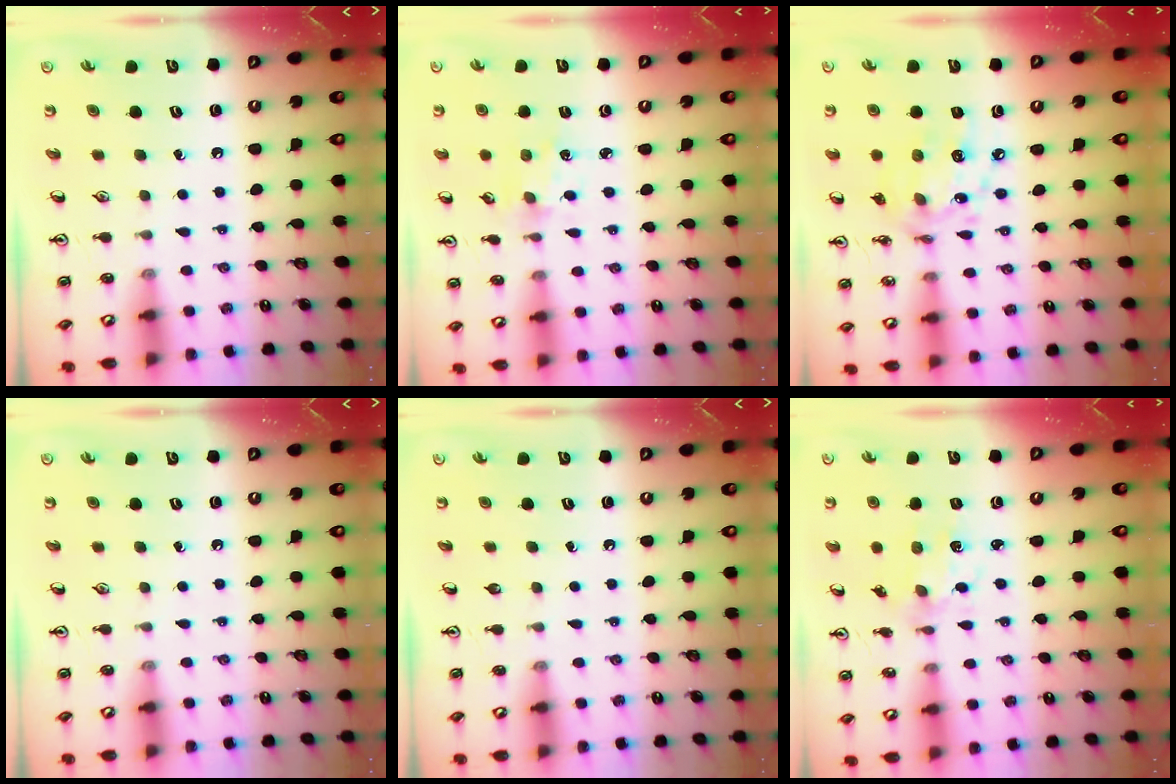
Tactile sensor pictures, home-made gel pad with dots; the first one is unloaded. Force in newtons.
{"total": 1.0, "press": 1.0, "slide": 0.2}
{"total": 12.8, "press": 12.8, "slide": 0.8}
{"total": 0.0}
{"total": 0.0}
{"total": 2.9, "press": 2.9, "slide": 0.2}